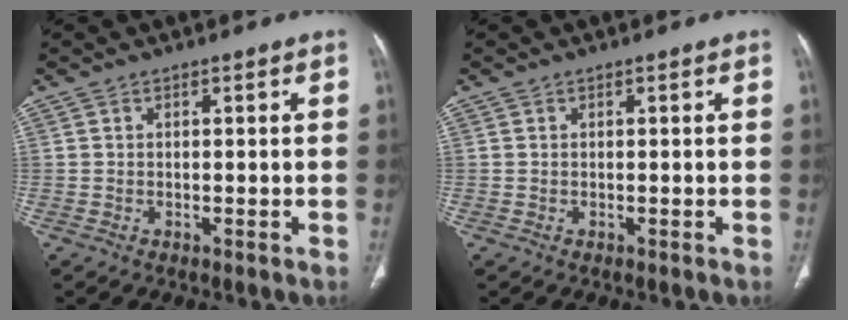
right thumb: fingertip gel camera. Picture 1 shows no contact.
{"total": 0.0}